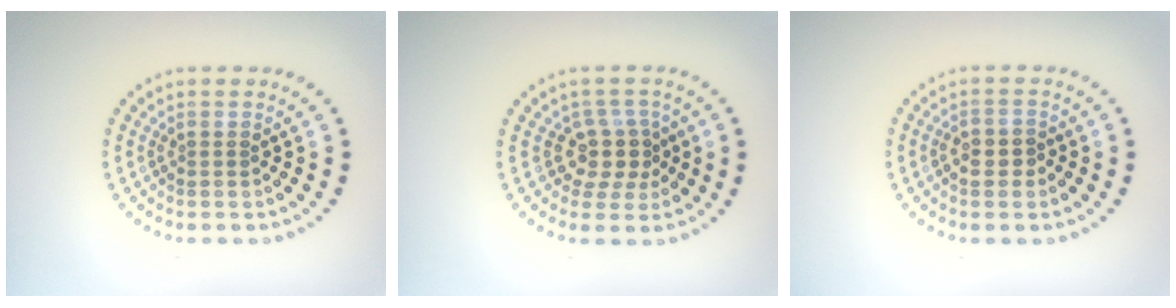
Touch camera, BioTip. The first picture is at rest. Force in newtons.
{"total": 2.9, "press": 2.3, "slide": 1.8}
{"total": 1.5, "press": 1.5, "slide": 0.4}